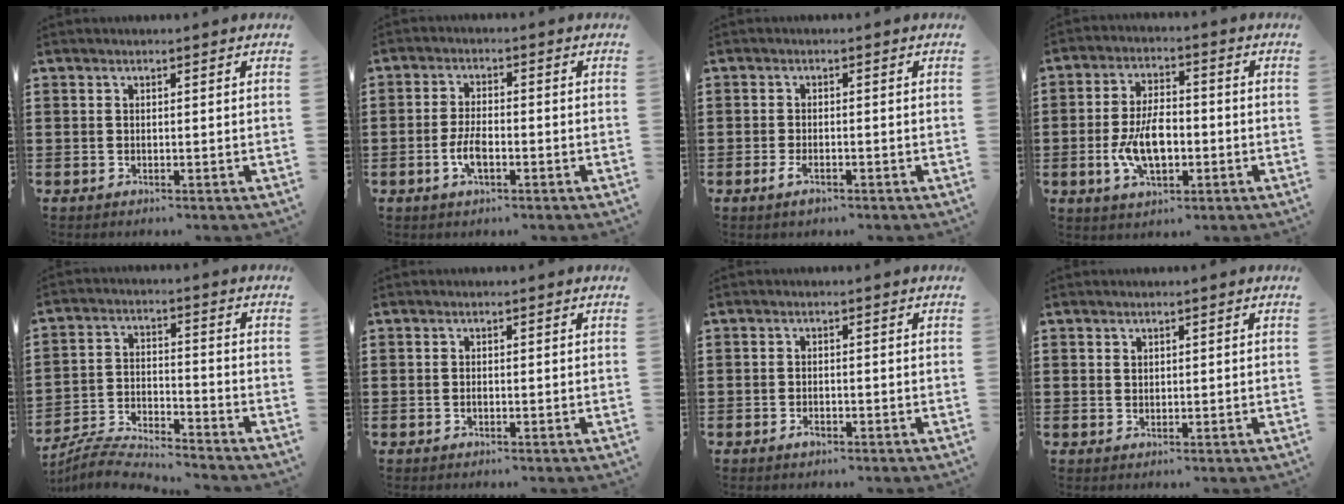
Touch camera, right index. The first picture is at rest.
{"total": 4.2, "force": [-1.4, 1.7, 3.5], "torque": [-0.092, -0.008, -0.031]}
{"total": 2.0, "force": [-1.1, 0.6, 1.6], "torque": [-0.038, -0.008, -0.021]}
{"total": 8.3, "force": [-1.6, 4.4, 6.9], "torque": [-0.143, -0.003, -0.036]}
{"total": 5.9, "force": [-5.8, 0.0, 1.0], "torque": [-0.028, 0.002, -0.116]}
{"total": 0.0}
{"total": 1.2, "force": [-0.8, 0.4, 0.9], "torque": [-0.019, -0.006, -0.012]}
{"total": 1.0, "force": [0.7, 0.7, 0.1], "torque": [-0.003, 0.003, 0.014]}